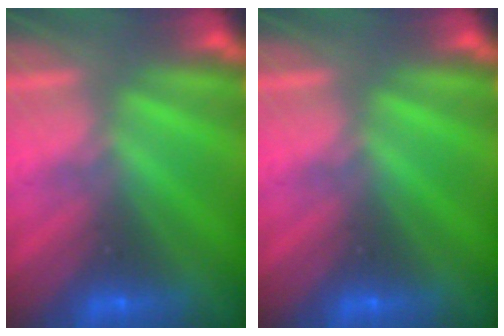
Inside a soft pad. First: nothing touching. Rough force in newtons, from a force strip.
{"total": 0.0}